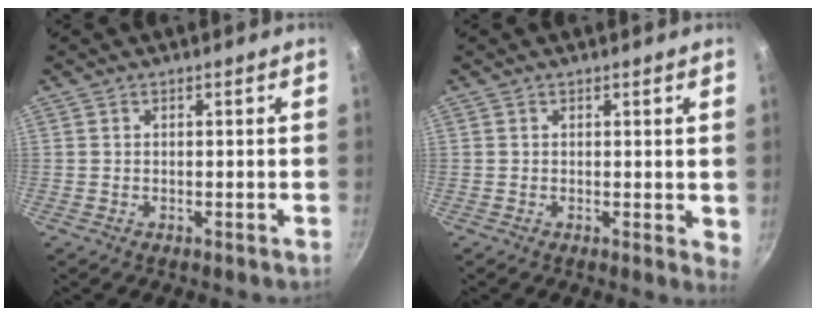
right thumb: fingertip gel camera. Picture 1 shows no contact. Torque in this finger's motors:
{"motor_torque": [-0.30, 0.32, -0.17, 0.15, -0.02]}